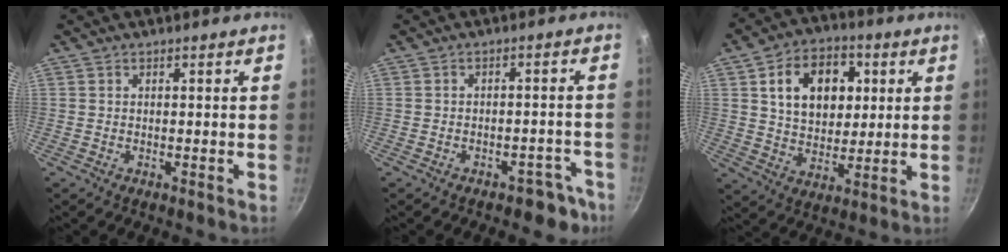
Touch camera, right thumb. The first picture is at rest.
{"total": 5.6, "force": [-3.8, 3.5, 2.2], "torque": [0.013, 0.052, -0.023]}
{"total": 15.3, "force": [4.0, 11.0, 9.9], "torque": [-0.116, -0.002, 0.063]}